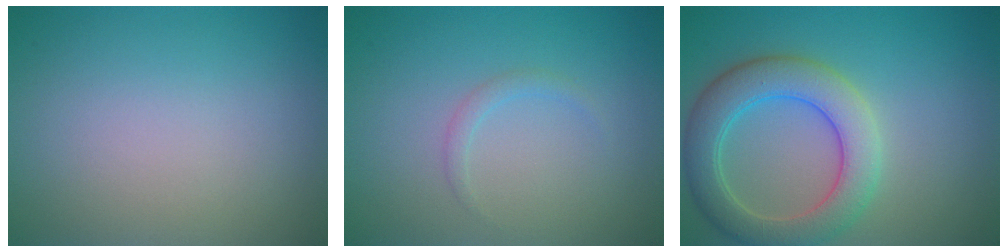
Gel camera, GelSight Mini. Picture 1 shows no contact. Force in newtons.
{"total": 0.9, "press": 0.9, "slide": 0.1}
{"total": 6.0, "press": 6.0, "slide": 0.3}